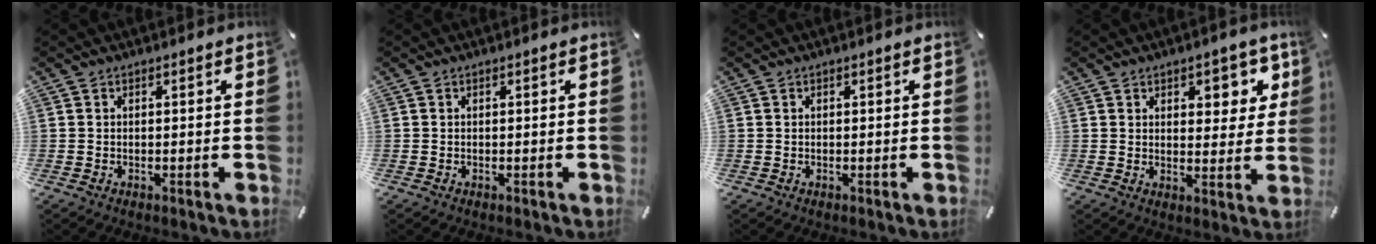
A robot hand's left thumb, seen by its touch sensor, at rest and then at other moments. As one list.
[{"total": 0.0}, {"total": 0.0}, {"total": 6.6, "force": [3.8, 4.2, 3.5], "torque": [-0.026, -0.021, 0.058]}]